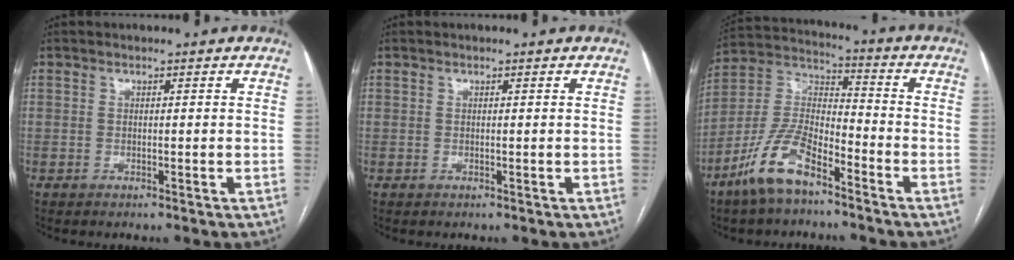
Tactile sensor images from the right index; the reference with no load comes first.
{"total": 0.0}
{"total": 11.9, "force": [-7.8, 3.9, 8.1], "torque": [-0.174, 0.003, -0.156]}